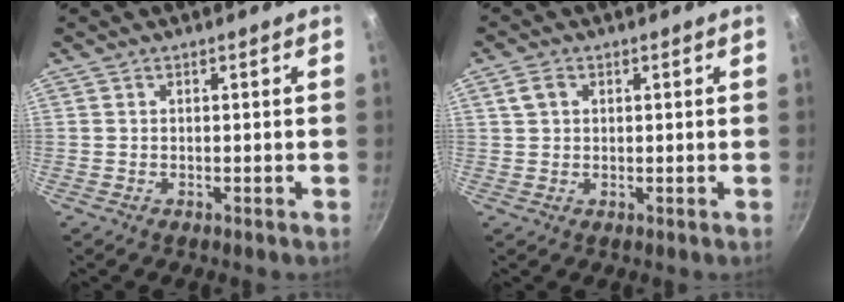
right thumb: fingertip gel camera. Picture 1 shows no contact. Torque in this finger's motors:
{"motor_torque": [-0.21, 0.38, -0.14, -0.13, 0.08]}